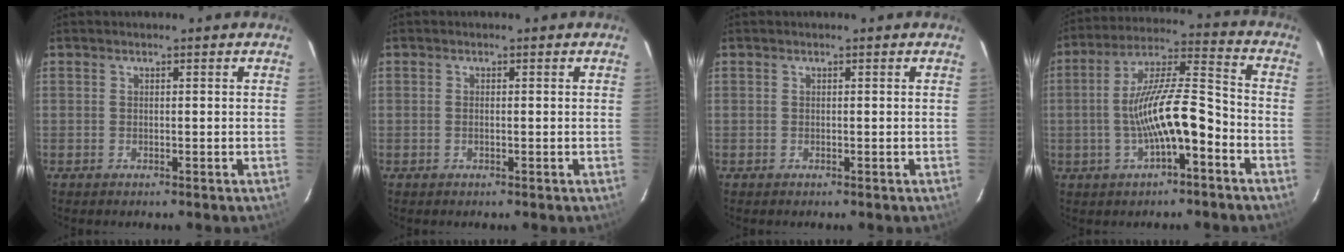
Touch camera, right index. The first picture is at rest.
{"total": 0.5, "force": [-0.1, 0.1, 0.5], "torque": [-0.012, -0.001, -0.003]}
{"total": 0.0}
{"total": 12.9, "force": [-4.3, 2.7, 11.8], "torque": [-0.219, 0.013, -0.073]}